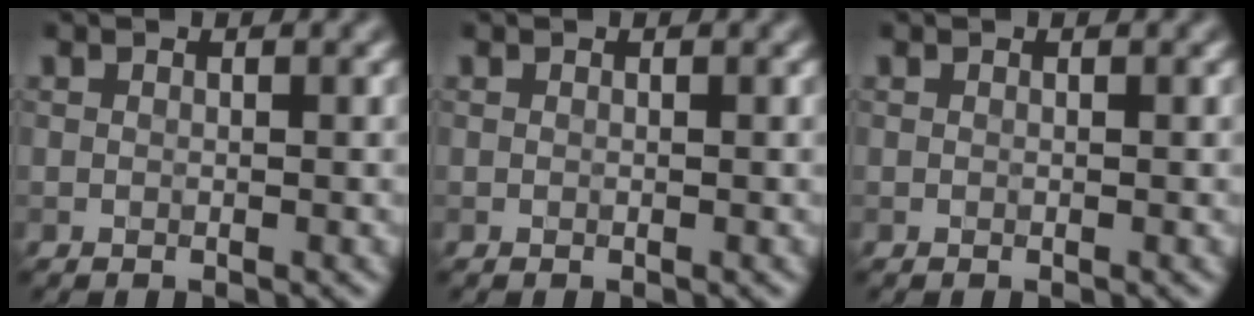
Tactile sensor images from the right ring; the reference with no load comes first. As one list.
[{"total": 0.0}, {"total": 0.0}]